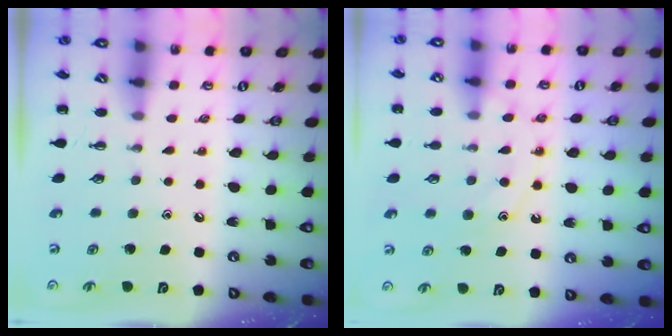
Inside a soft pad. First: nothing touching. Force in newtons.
{"total": 11.9, "press": 11.9, "slide": 0.9}